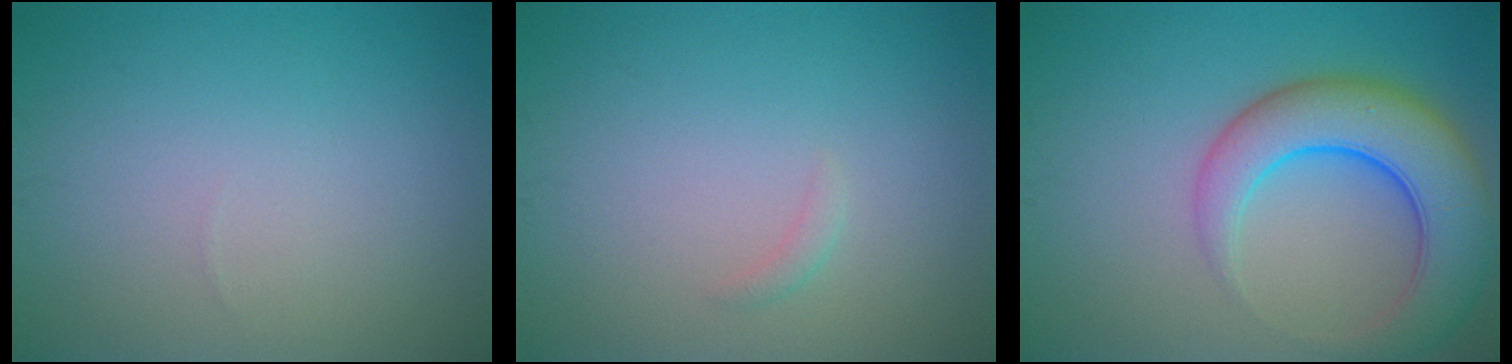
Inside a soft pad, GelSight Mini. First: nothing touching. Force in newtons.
{"total": 0.6, "press": 0.6, "slide": 0.0}
{"total": 7.7, "press": 7.7, "slide": 0.6}